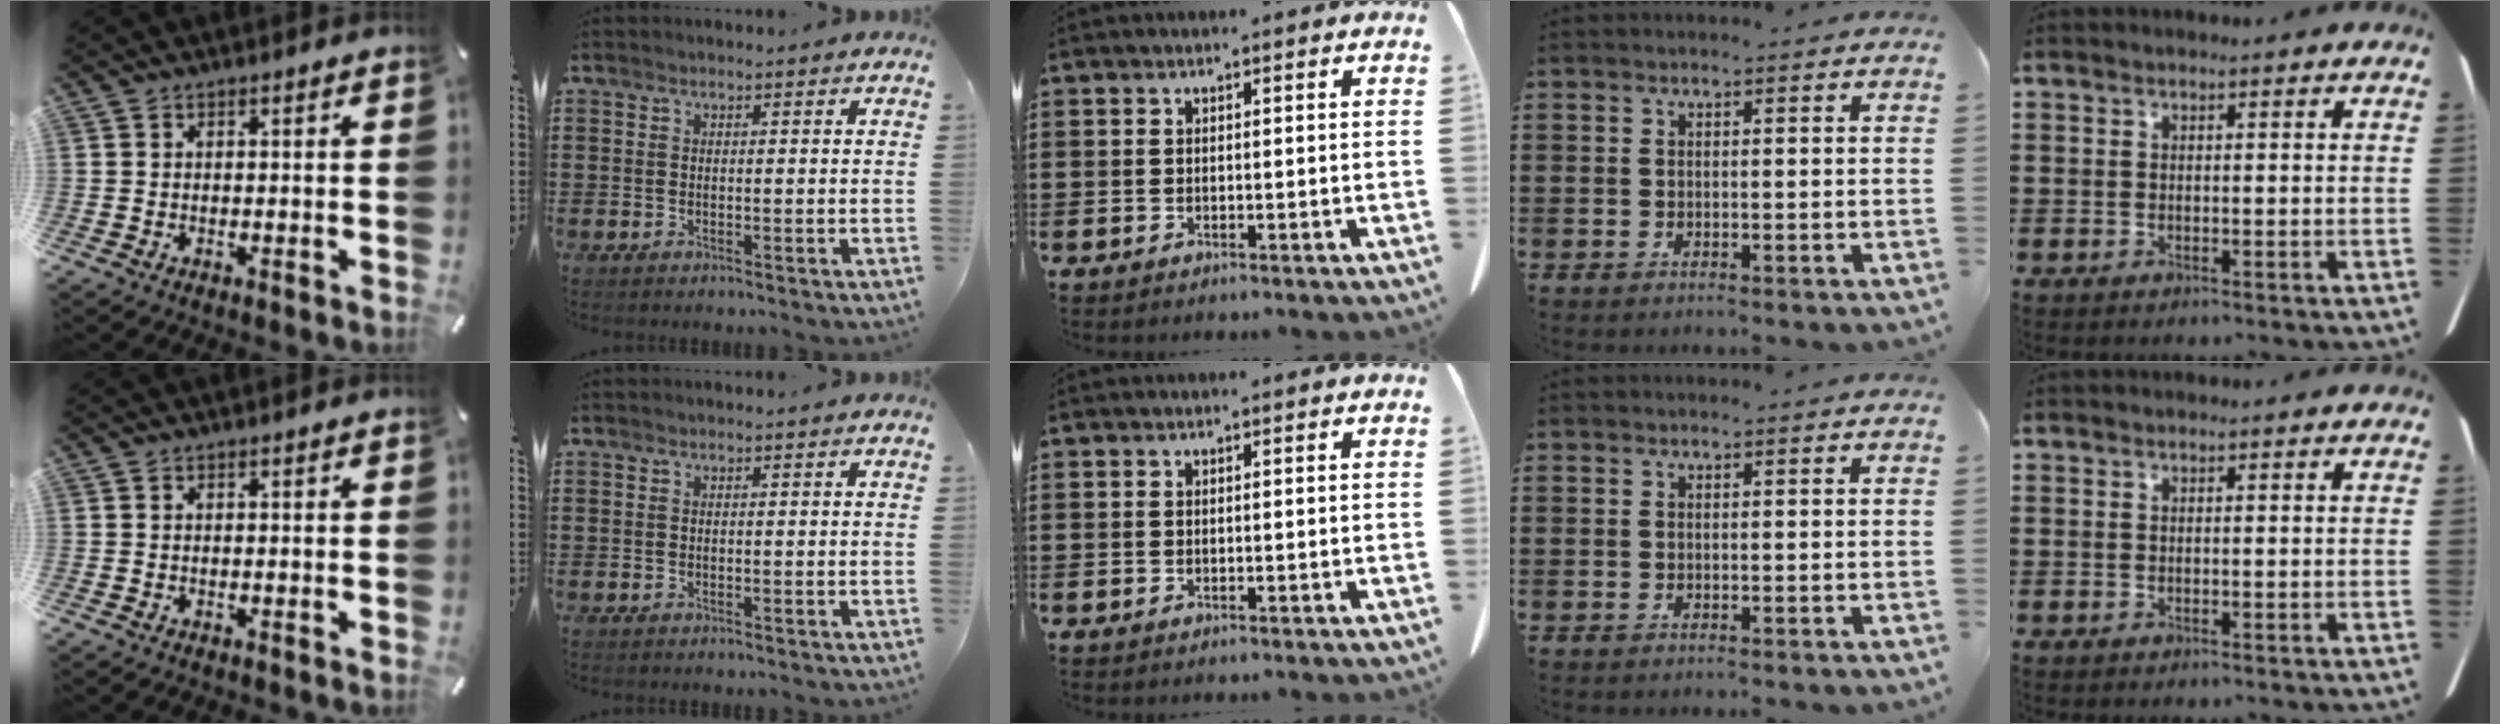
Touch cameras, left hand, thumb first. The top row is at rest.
{}